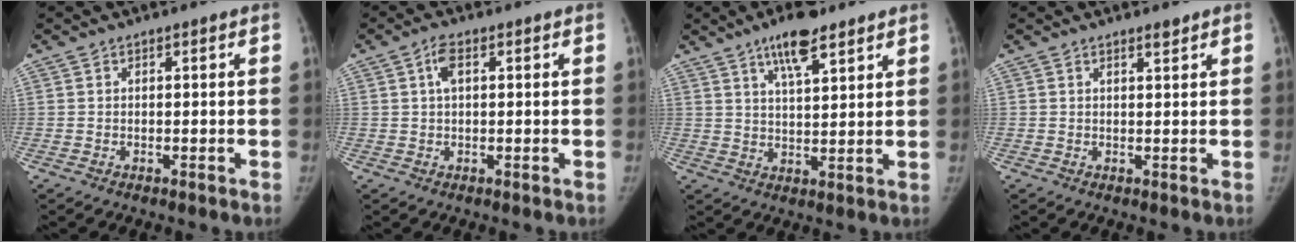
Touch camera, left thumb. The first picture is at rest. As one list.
[{"total": 3.0, "force": [0.8, 1.6, 2.4], "torque": [-0.048, 0.009, 0.015]}, {"total": 8.8, "force": [5.7, 2.8, 6.1], "torque": [-0.087, -0.028, 0.095]}, {"total": 1.2, "force": [1.0, 0.2, 0.6], "torque": [-0.003, -0.009, 0.018]}]